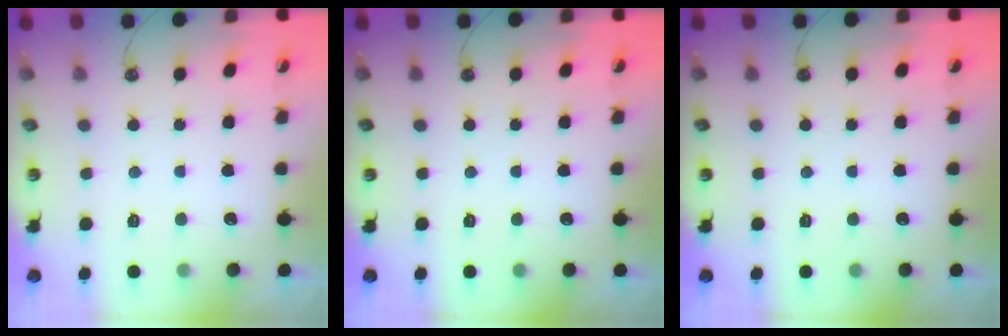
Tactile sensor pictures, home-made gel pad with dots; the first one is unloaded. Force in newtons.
{"total": 0.0}
{"total": 0.0}